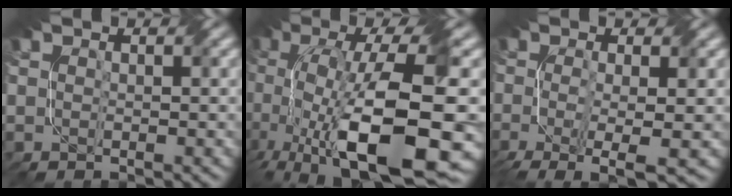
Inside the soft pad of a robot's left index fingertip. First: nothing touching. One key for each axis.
{"total": 16.0, "fx": -2.4, "fy": 6.4, "fz": 14.5, "tx": -0.264, "ty": 0.002, "tz": -0.034}
{"total": 5.1, "fx": -1.7, "fy": 1.3, "fz": 4.6, "tx": -0.084, "ty": -0.011, "tz": -0.029}